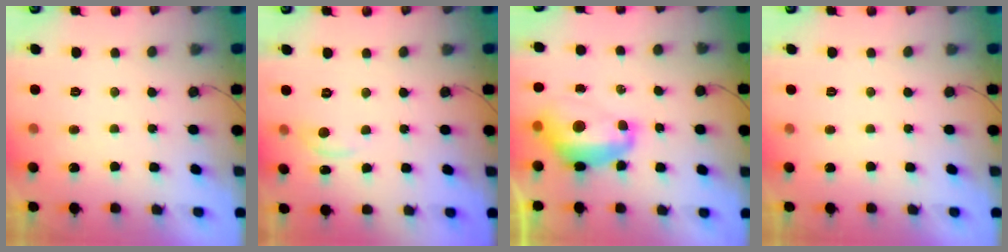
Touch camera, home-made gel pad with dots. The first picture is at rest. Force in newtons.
{"total": 3.0, "press": 3.0, "slide": 0.3}
{"total": 11.3, "press": 11.2, "slide": 1.1}
{"total": 0.0}